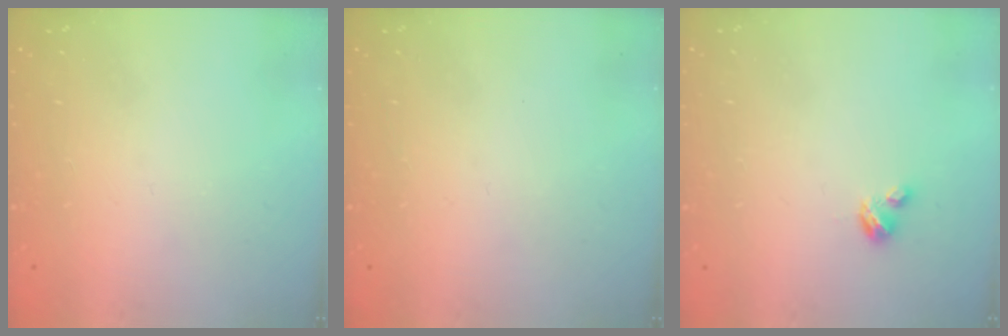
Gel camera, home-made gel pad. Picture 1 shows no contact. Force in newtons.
{"total": 0.0}
{"total": 2.9, "press": 2.9, "slide": 0.3}